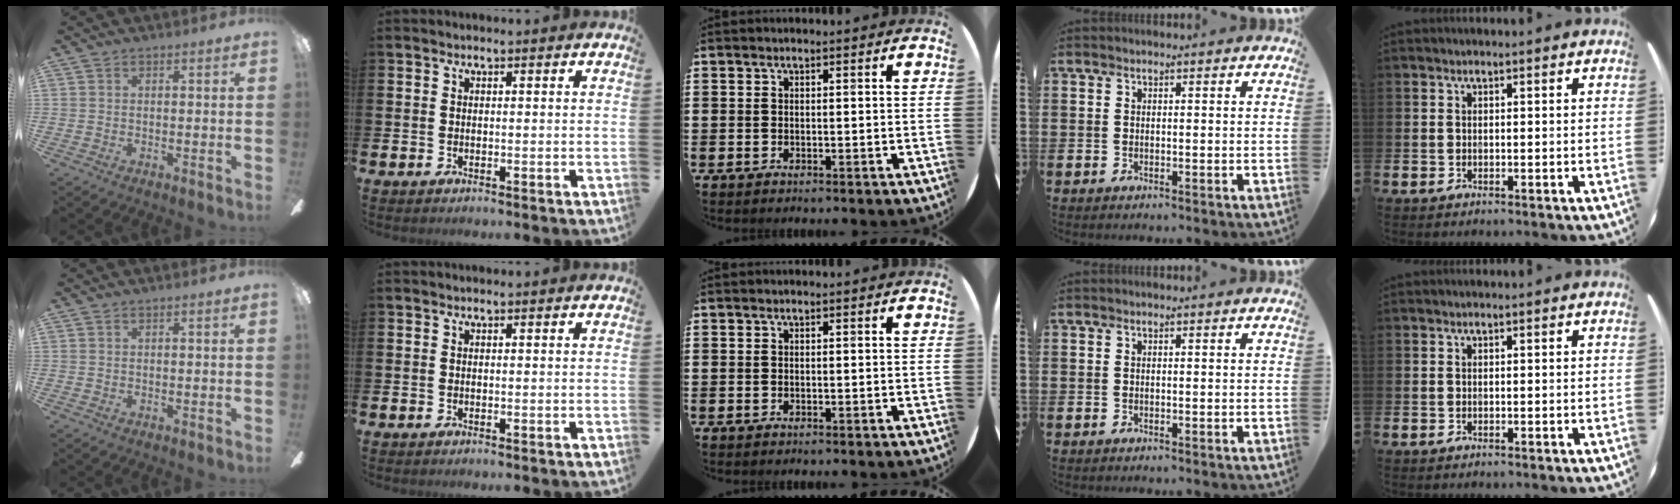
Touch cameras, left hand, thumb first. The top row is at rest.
{}